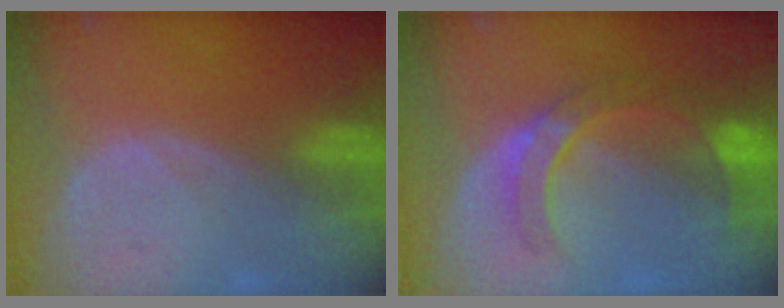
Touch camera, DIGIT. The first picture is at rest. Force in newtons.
{"total": 7.2, "press": 7.2, "slide": 0.8}